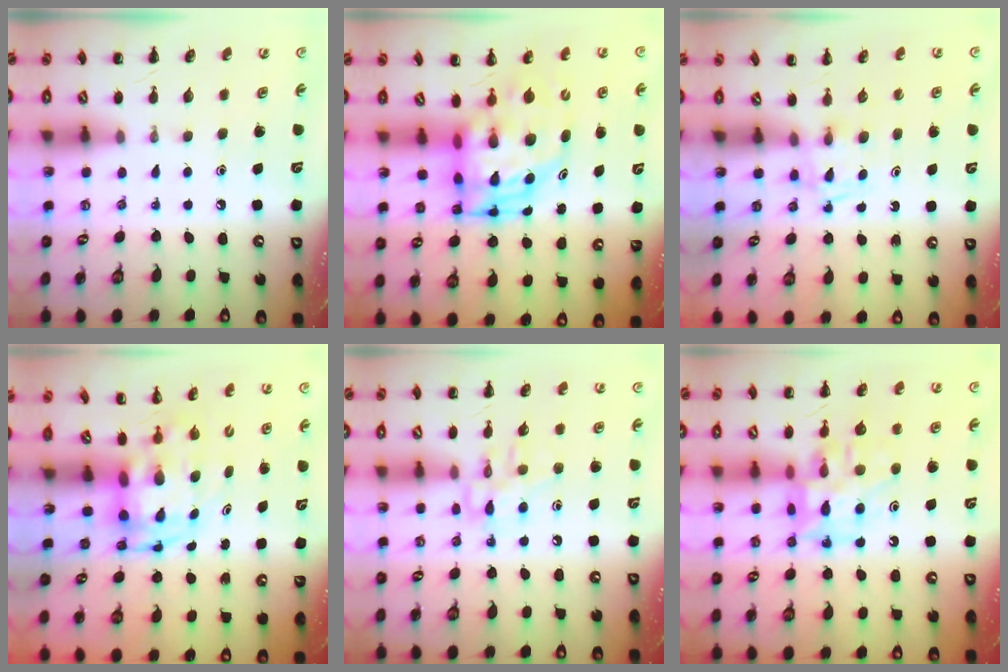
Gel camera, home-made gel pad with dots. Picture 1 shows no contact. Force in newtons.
{"total": 8.0, "press": 7.7, "slide": 2.2}
{"total": 2.7, "press": 2.4, "slide": 1.1}
{"total": 3.7, "press": 3.7, "slide": 0.8}
{"total": 10.0, "press": 10.0, "slide": 0.4}
{"total": 13.9, "press": 13.7, "slide": 2.1}